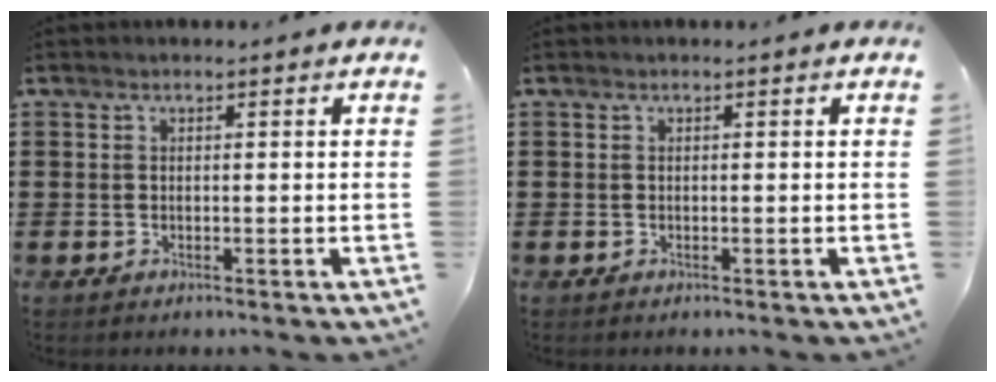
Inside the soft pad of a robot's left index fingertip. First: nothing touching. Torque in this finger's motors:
{"motor_torque": [0.00, 0.00, 0.00, 0.00]}